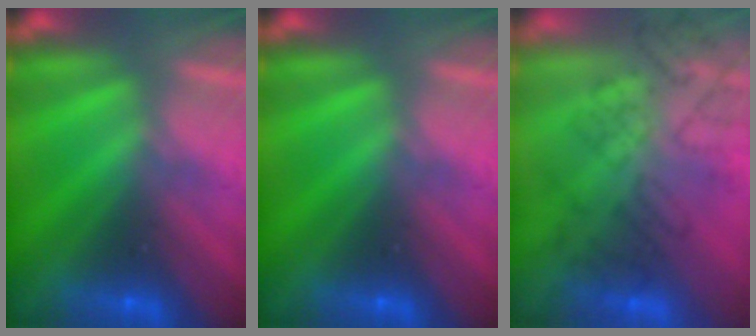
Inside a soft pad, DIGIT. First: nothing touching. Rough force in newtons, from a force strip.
{"total": 0.0}
{"total": 4.5}